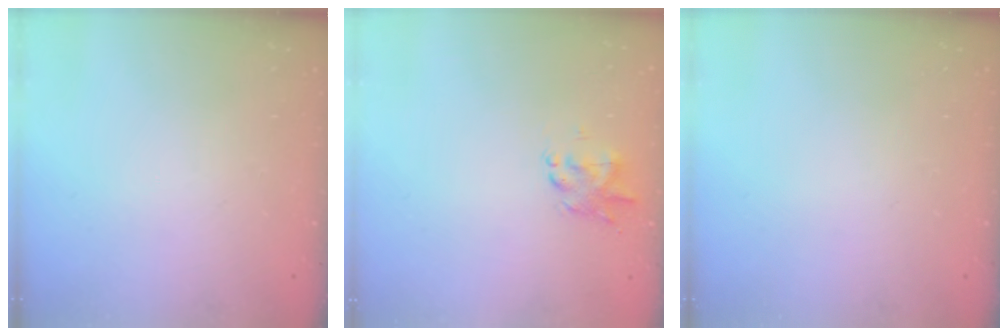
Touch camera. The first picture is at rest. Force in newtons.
{"total": 1.4, "press": 1.3, "slide": 0.5}
{"total": 0.0}